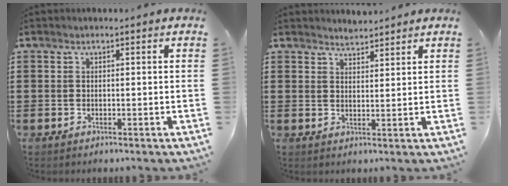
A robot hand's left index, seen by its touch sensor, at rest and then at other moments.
{"total": 2.4, "force": [2.4, 0.1, -0.2], "torque": [-0.002, -0.003, 0.047]}